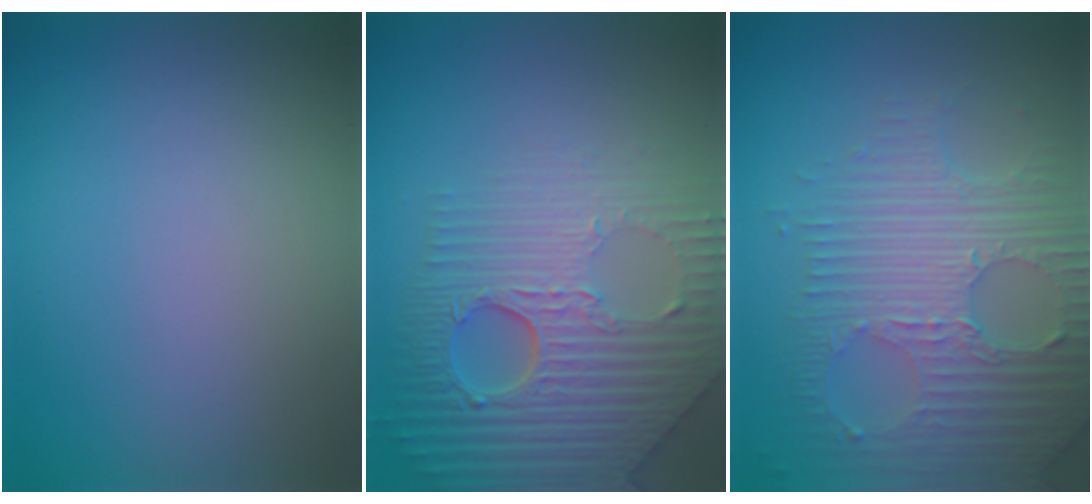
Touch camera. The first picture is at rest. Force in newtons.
{"total": 9.1, "press": 6.1, "slide": 6.7}
{"total": 7.4, "press": 5.1, "slide": 5.4}